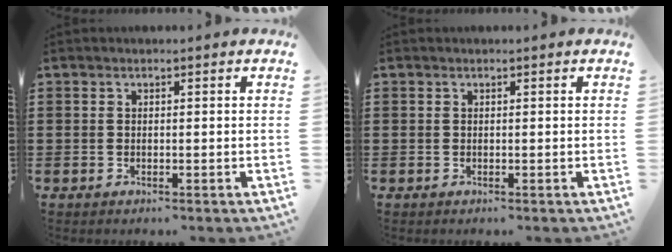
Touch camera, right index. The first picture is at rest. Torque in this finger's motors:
{"motor_torque": [0.43, 0.43, 0.00, 0.00]}